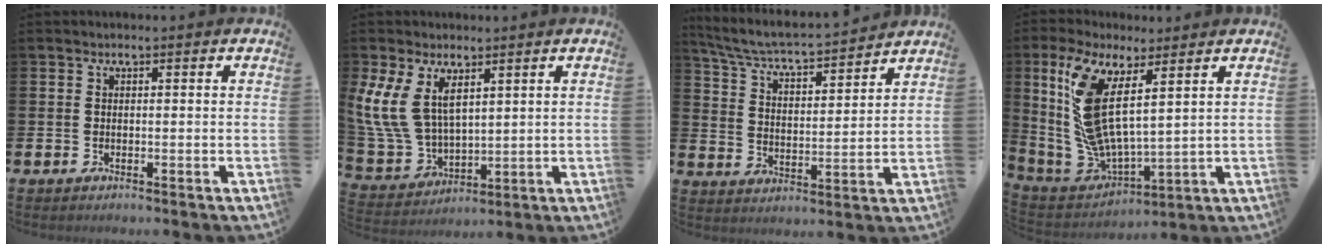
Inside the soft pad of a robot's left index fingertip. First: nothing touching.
{"total": 9.0, "force": [4.7, 5.3, 5.5], "torque": [-0.144, -0.006, 0.092]}
{"total": 5.9, "force": [5.5, 0.5, 1.9], "torque": [-0.069, -0.046, 0.090]}
{"total": 9.9, "force": [4.7, 3.5, 8.0], "torque": [-0.200, -0.041, 0.081]}